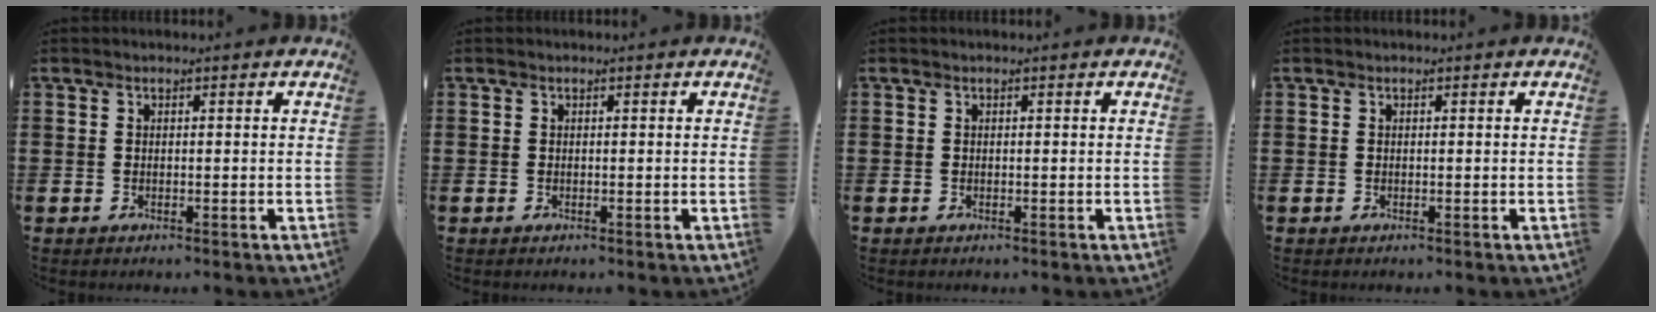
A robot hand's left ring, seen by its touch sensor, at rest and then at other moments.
{"total": 0.0}
{"total": 0.0}
{"total": 0.0}